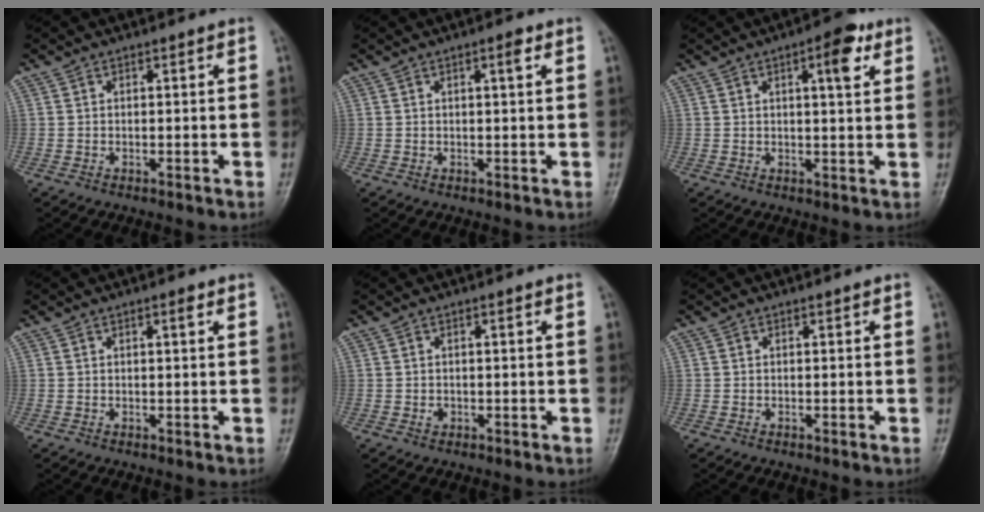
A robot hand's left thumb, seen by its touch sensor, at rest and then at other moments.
{"total": 1.8, "force": [0.8, 0.3, 1.6], "torque": [-0.027, -0.001, 0.012]}
{"total": 6.2, "force": [2.8, 1.9, 5.1], "torque": [-0.063, -0.007, 0.035]}
{"total": 1.2, "force": [0.6, 0.2, 1.0], "torque": [-0.018, 0.000, 0.007]}
{"total": 1.0, "force": [-0.2, 0.8, 0.5], "torque": [-0.004, 0.004, -0.001]}
{"total": 0.0}